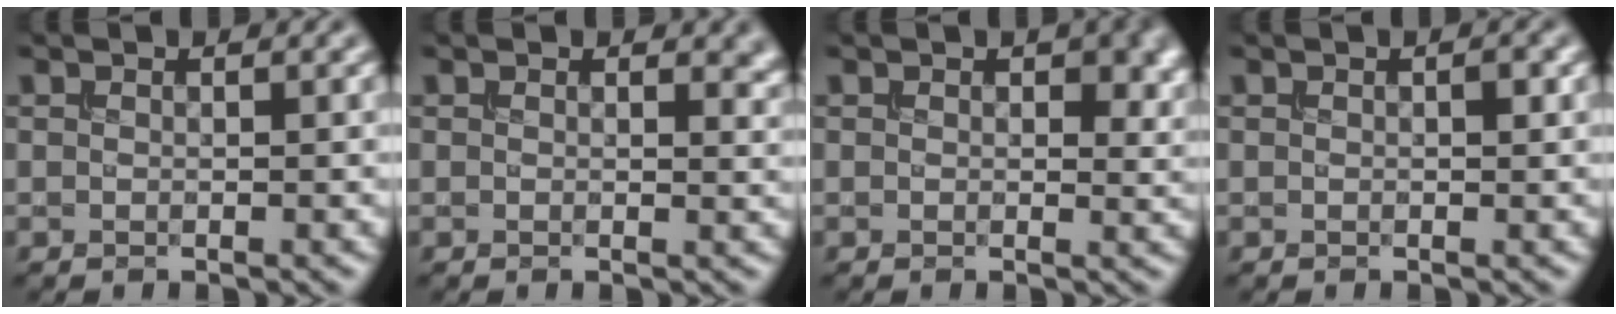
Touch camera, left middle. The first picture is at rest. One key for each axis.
{"total": 1.7, "fx": 0.8, "fy": 1.1, "fz": 1.0, "tx": -0.013, "ty": -0.005, "tz": 0.012}
{"total": 3.3, "fx": 1.1, "fy": 2.0, "fz": 2.4, "tx": -0.027, "ty": -0.003, "tz": 0.015}
{"total": 0.8, "fx": 0.1, "fy": 0.3, "fz": 0.7, "tx": -0.011, "ty": 0.000, "tz": 0.002}